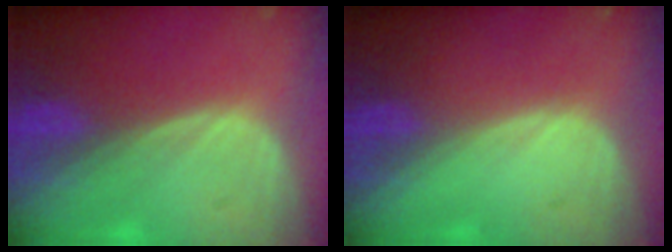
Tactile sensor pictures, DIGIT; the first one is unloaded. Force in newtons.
{"total": 0.0}